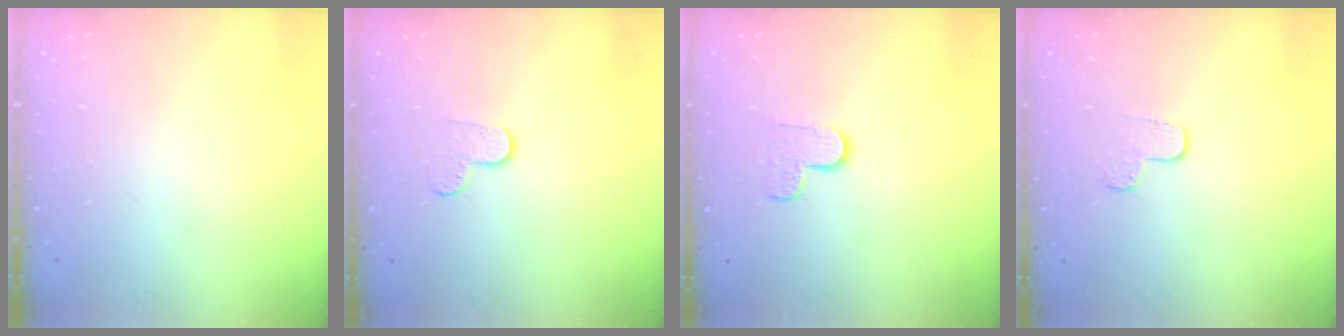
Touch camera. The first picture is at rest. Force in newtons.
{"total": 6.4, "press": 6.4, "slide": 0.5}
{"total": 5.5, "press": 5.5, "slide": 0.5}
{"total": 3.8, "press": 3.8, "slide": 0.4}